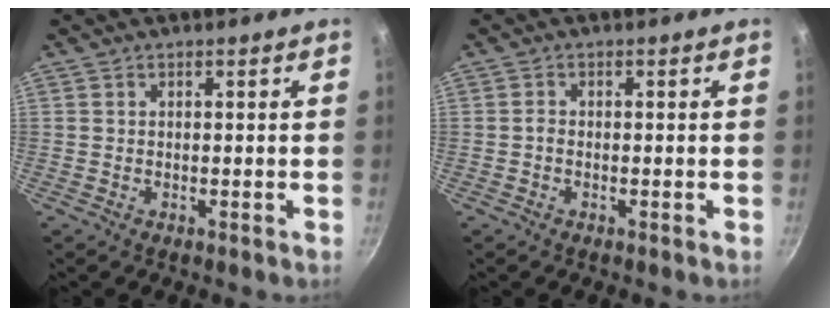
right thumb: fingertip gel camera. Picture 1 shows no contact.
{"total": 0.8, "force": [-0.4, 0.5, 0.4], "torque": [-0.008, 0.004, -0.011]}